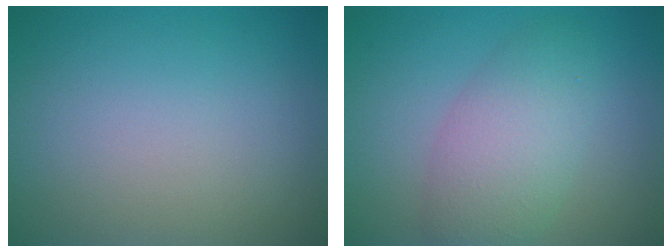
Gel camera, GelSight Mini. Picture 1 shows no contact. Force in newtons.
{"total": 4.9, "press": 4.9, "slide": 0.2}